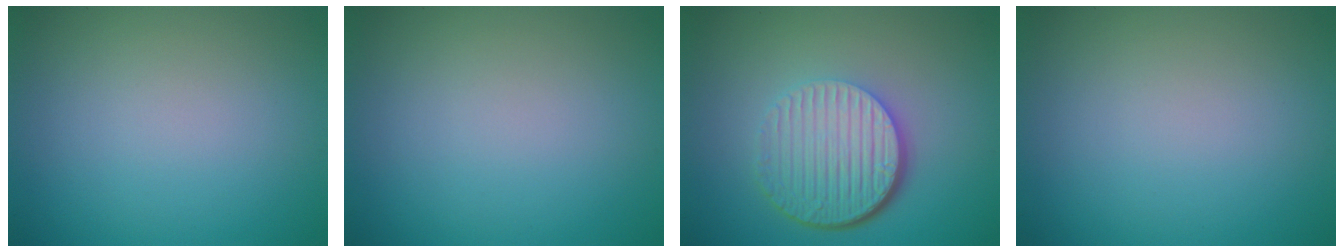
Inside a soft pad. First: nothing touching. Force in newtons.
{"total": 0.0}
{"total": 6.9, "press": 4.5, "slide": 5.3}
{"total": 0.0}